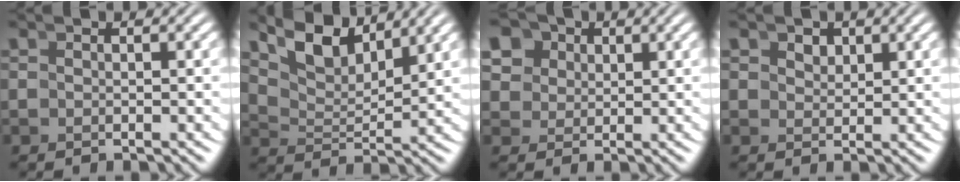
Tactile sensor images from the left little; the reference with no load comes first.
{"total": 5.6, "force": [4.3, 1.9, 3.1], "torque": [-0.058, -0.002, 0.076]}
{"total": 7.1, "force": [3.5, 5.3, 3.1], "torque": [-0.060, 0.010, 0.056]}
{"total": 1.1, "force": [1.0, 0.2, 0.3], "torque": [0.005, -0.006, 0.028]}